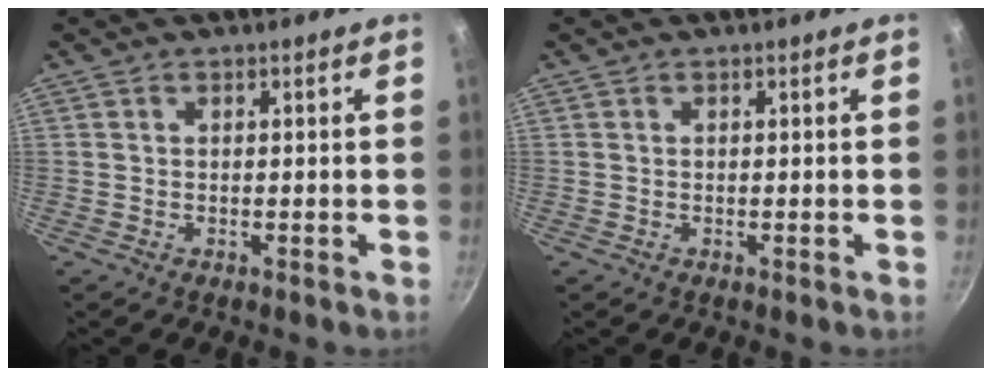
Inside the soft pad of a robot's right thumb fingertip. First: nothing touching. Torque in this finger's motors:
{"motor_torque": [-0.26, 0.18, -0.27, 0.27, 0.03]}